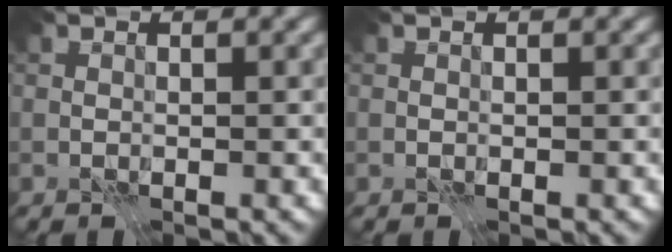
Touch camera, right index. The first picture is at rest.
{"total": 0.0}